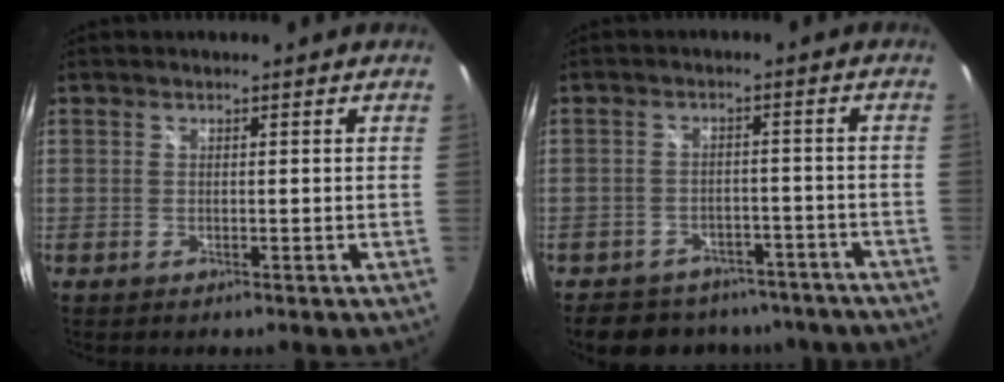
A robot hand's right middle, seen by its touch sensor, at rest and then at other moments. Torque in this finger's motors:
{"motor_torque": [1.08, -1.06, 0.13, 0.08]}